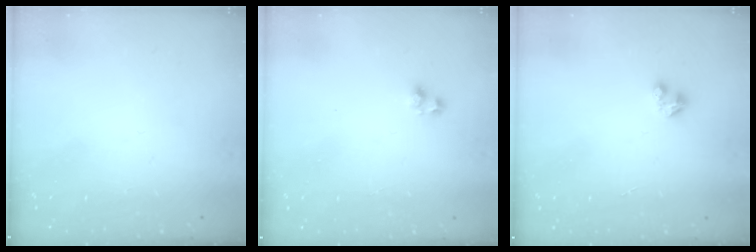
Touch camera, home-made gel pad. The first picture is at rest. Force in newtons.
{"total": 3.2, "press": 3.1, "slide": 0.6}
{"total": 1.7, "press": 1.7, "slide": 0.2}